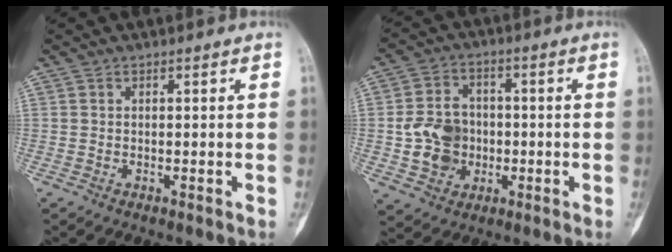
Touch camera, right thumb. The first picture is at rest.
{"total": 10.4, "force": [-1.2, 8.7, 5.5], "torque": [-0.073, 0.013, -0.019]}